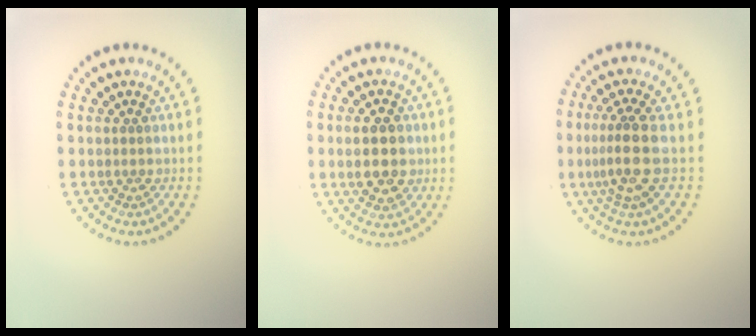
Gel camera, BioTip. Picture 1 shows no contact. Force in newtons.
{"total": 4.3, "press": 4.3, "slide": 0.2}
{"total": 3.6, "press": 2.7, "slide": 2.3}